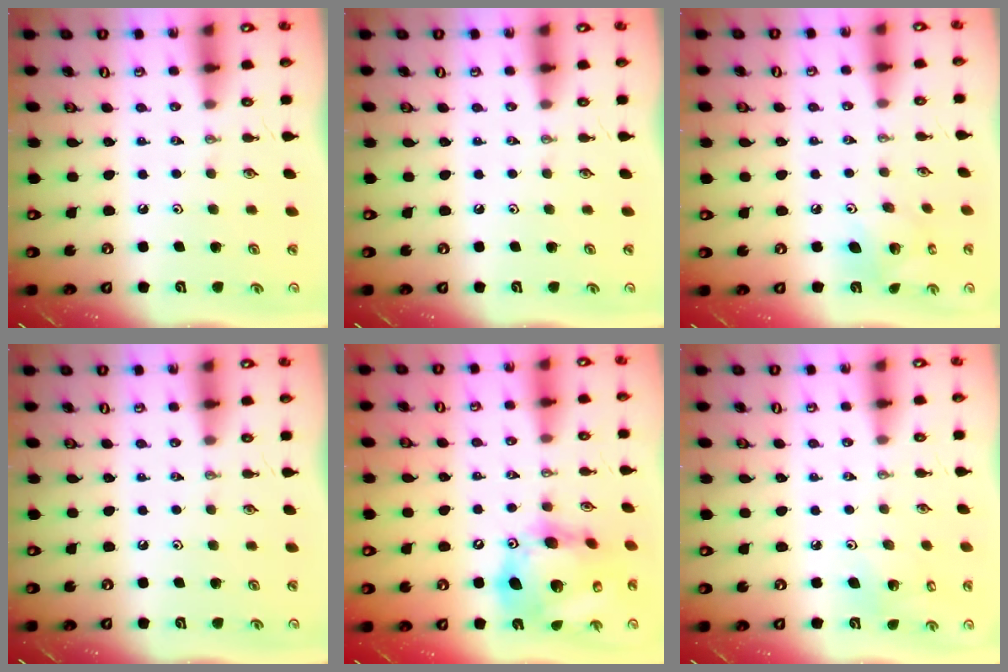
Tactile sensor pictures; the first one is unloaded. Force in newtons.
{"total": 0.0}
{"total": 7.2, "press": 7.2, "slide": 0.3}
{"total": 0.0}
{"total": 19.2, "press": 19.0, "slide": 2.3}
{"total": 3.7, "press": 3.4, "slide": 1.3}